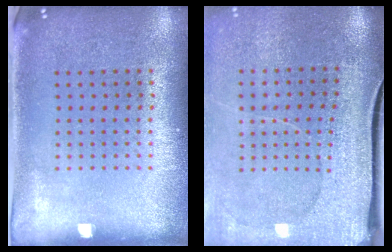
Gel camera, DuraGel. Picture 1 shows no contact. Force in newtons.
{"total": 4.0, "press": 3.3, "slide": 2.3}